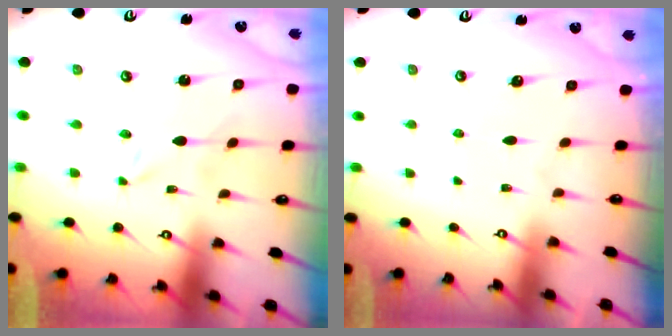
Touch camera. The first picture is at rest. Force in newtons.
{"total": 0.0}